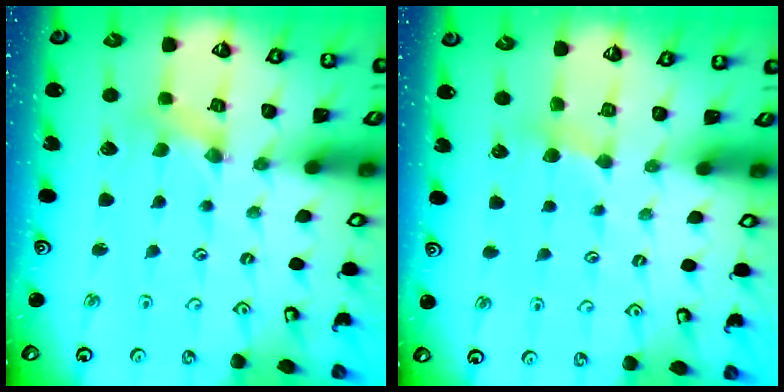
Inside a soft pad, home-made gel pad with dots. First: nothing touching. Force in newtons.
{"total": 3.4, "press": 3.4, "slide": 0.5}